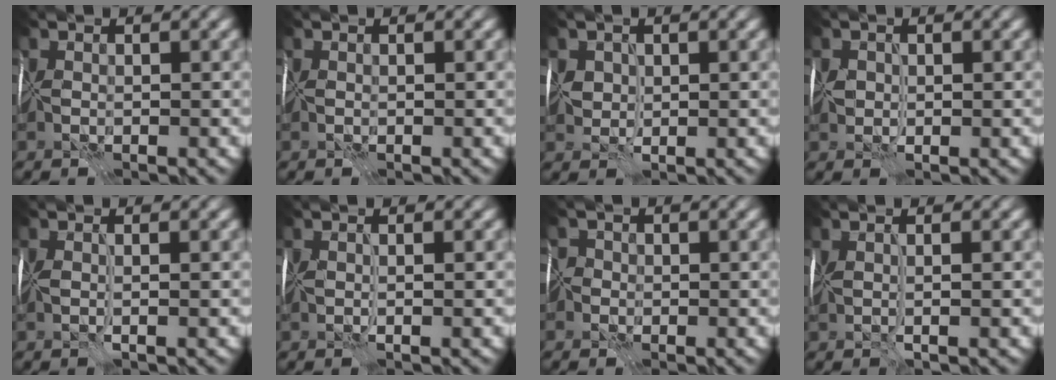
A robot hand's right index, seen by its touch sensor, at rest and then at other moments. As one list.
[{"total": 0.0}, {"total": 2.5, "force": [0.8, 2.0, 1.2], "torque": [-0.028, 0.003, 0.012]}, {"total": 2.0, "force": [0.2, 1.6, 1.3], "torque": [-0.021, 0.003, -0.001]}, {"total": 1.4, "force": [0.2, 0.2, 1.4], "torque": [-0.024, 0.000, 0.002]}, {"total": 1.3, "force": [0.4, 0.2, 1.2], "torque": [-0.018, 0.000, 0.007]}, {"total": 1.4, "force": [-0.3, 1.3, 0.0], "torque": [0.015, 0.008, -0.009]}, {"total": 1.6, "force": [0.4, 0.2, 1.5], "torque": [-0.027, -0.002, 0.009]}]